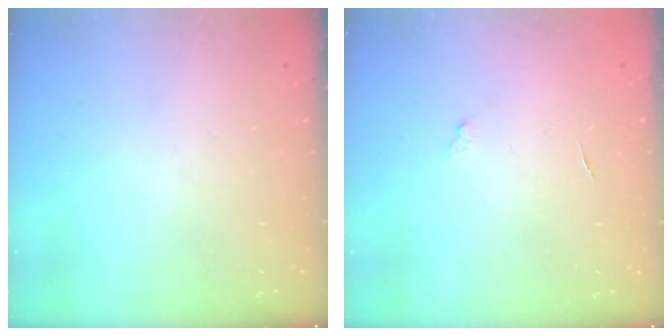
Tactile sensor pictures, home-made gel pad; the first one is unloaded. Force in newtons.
{"total": 2.8, "press": 2.8, "slide": 0.2}